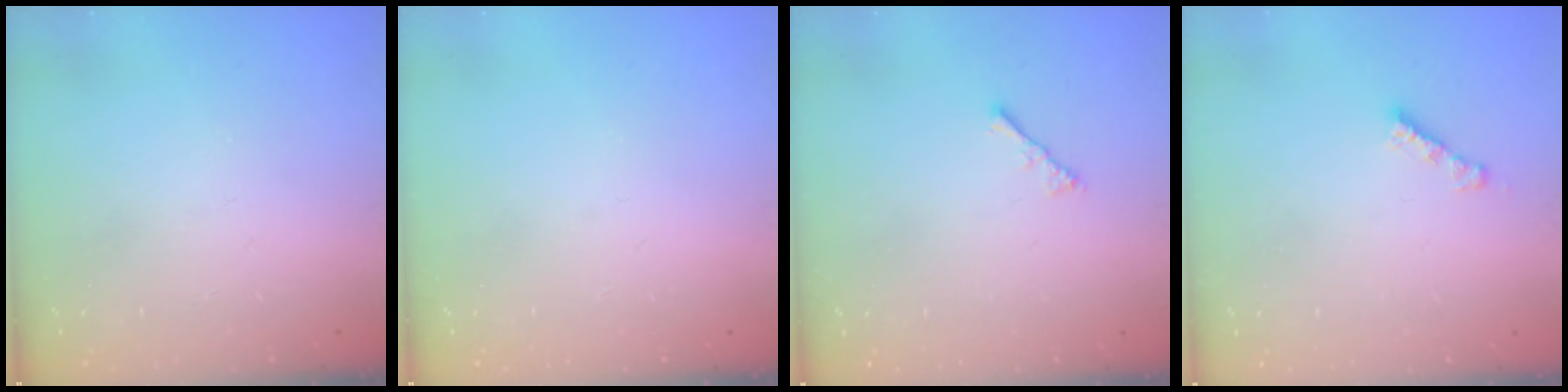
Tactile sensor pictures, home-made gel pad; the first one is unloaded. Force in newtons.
{"total": 0.0}
{"total": 2.2, "press": 2.1, "slide": 0.5}
{"total": 2.7, "press": 2.7, "slide": 0.3}